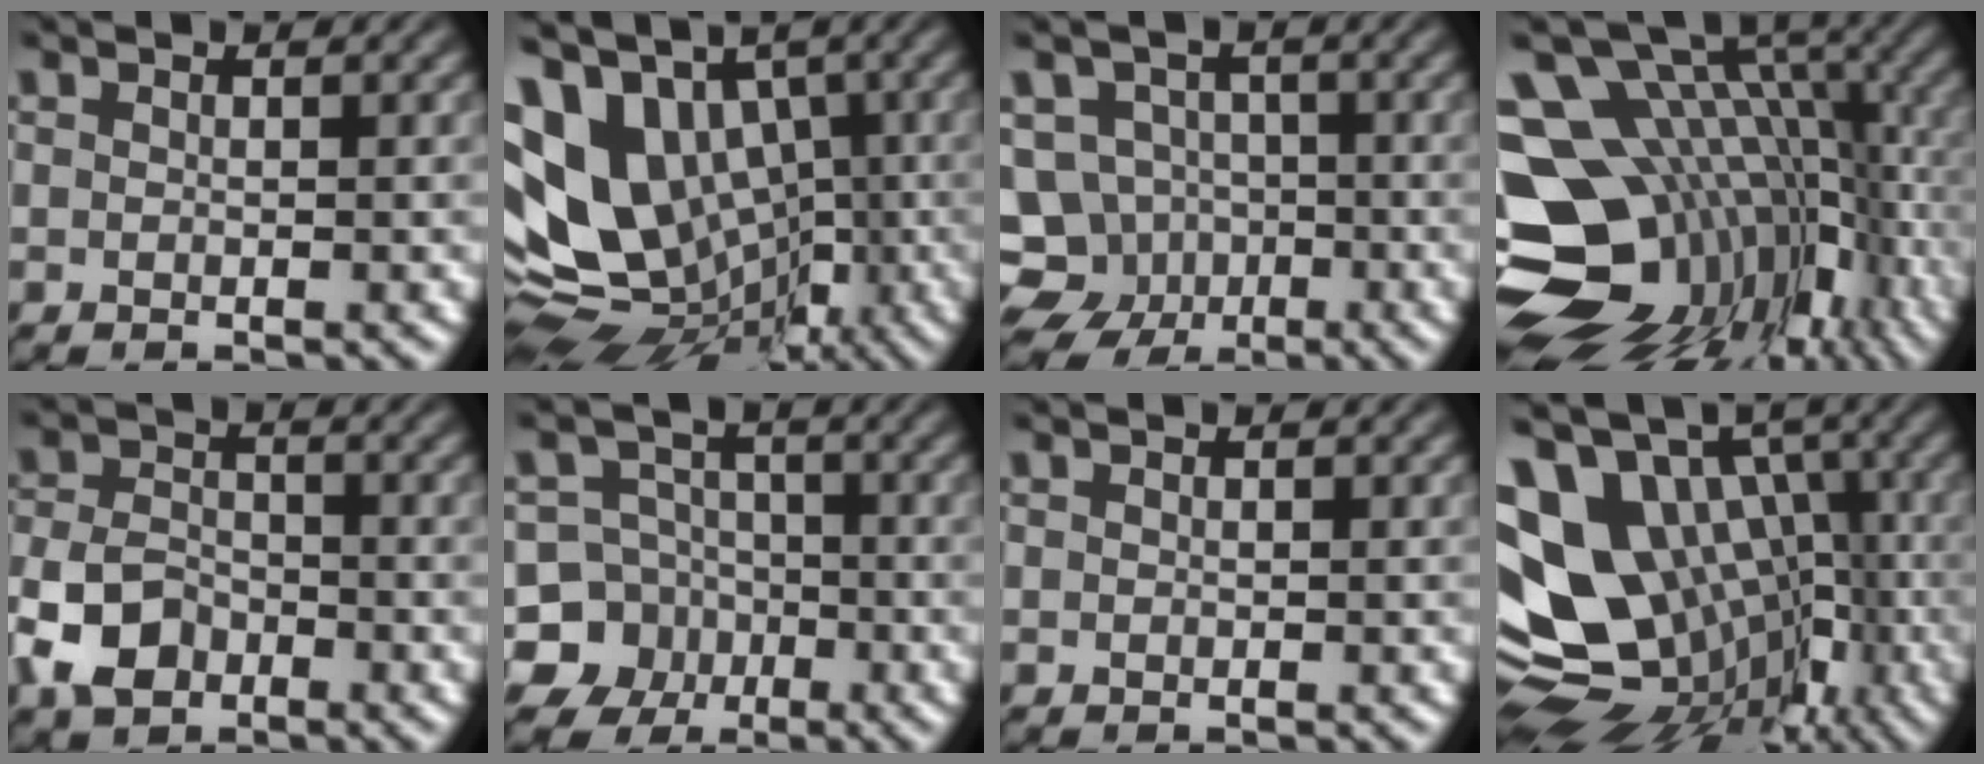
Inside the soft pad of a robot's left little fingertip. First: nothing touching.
{"total": 13.3, "force": [1.8, 9.7, 9.0], "torque": [-0.167, 0.001, 0.041]}
{"total": 9.2, "force": [-4.4, 7.6, 2.7], "torque": [-0.023, -0.002, -0.087]}
{"total": 17.8, "force": [-3.1, 11.8, 12.9], "torque": [-0.213, 0.003, -0.009]}
{"total": 4.9, "force": [-2.7, 3.2, 2.5], "torque": [-0.056, 0.000, -0.058]}
{"total": 11.1, "force": [-4.9, 9.8, 1.5], "torque": [-0.053, -0.017, -0.091]}
{"total": 0.0}
{"total": 15.5, "force": [0.1, 11.3, 10.6], "torque": [-0.182, -0.004, 0.039]}